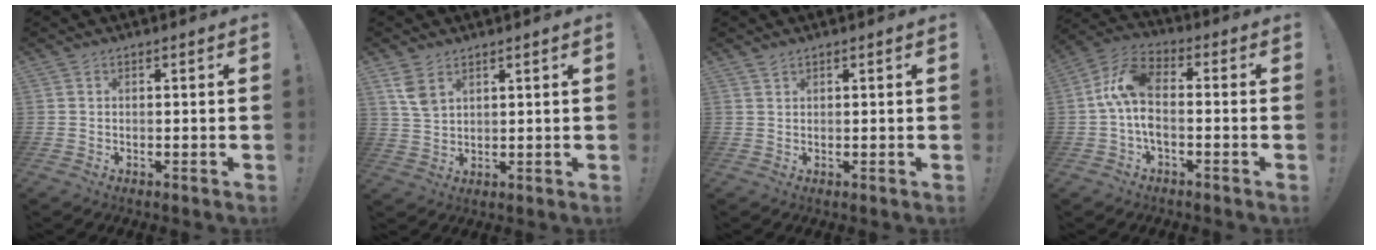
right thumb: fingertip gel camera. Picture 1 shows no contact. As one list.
[{"total": 6.0, "force": [3.5, 3.4, 3.5], "torque": [-0.053, -0.015, 0.066]}, {"total": 0.9, "force": [0.8, 0.3, 0.4], "torque": [-0.003, -0.002, 0.014]}, {"total": 10.7, "force": [-1.0, 6.1, 8.7], "torque": [-0.183, 0.010, -0.014]}]